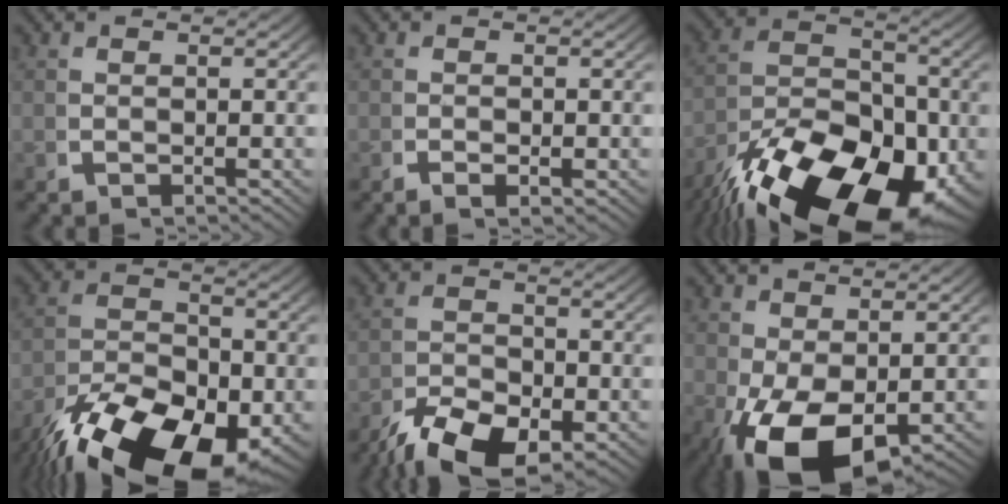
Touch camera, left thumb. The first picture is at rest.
{"total": 0.9, "force": [-0.4, 0.4, 0.8], "torque": [-0.015, -0.005, -0.007]}
{"total": 17.4, "force": [-7.1, 10.2, 12.1], "torque": [-0.195, -0.060, -0.089]}
{"total": 13.7, "force": [-6.6, 7.6, 9.3], "torque": [-0.150, -0.051, -0.082]}
{"total": 7.6, "force": [-4.7, 4.2, 4.3], "torque": [-0.072, -0.029, -0.071]}
{"total": 9.0, "force": [-2.7, 5.0, 6.9], "torque": [-0.144, -0.051, -0.013]}